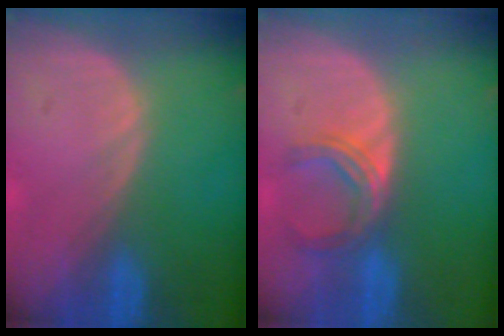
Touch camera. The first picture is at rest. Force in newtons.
{"total": 5.0, "press": 4.5, "slide": 2.2}